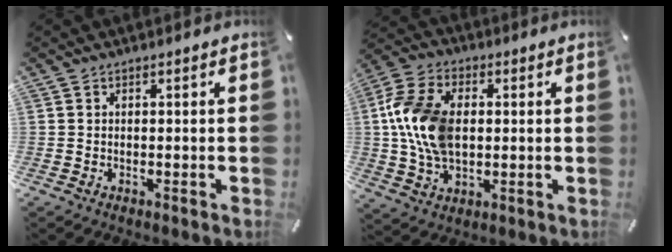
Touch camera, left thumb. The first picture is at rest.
{"total": 14.2, "force": [0.9, 9.7, 10.4], "torque": [-0.240, 0.011, 0.015]}